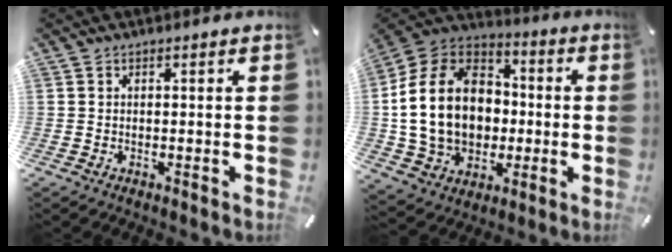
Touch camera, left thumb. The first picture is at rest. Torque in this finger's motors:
{"motor_torque": [2.50, 2.51, 2.60, 0.17, 0.50]}